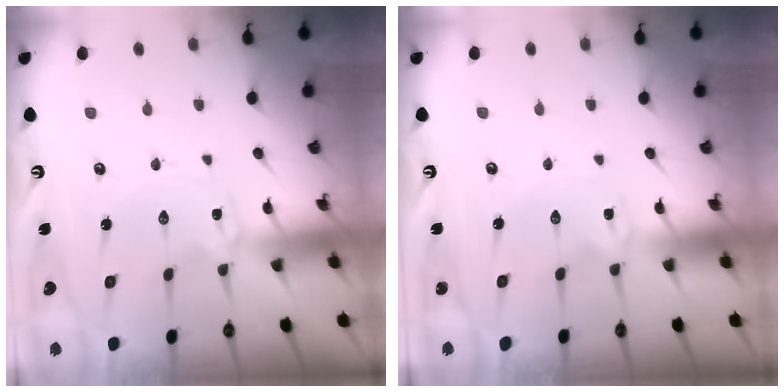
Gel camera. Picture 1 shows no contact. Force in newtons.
{"total": 0.0}